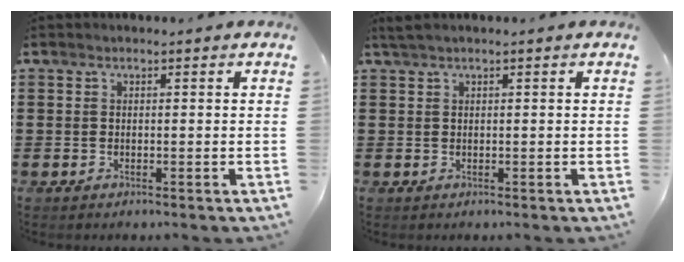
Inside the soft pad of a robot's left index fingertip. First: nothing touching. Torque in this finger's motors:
{"motor_torque": [0.93, -0.71, -0.04, 0.01]}